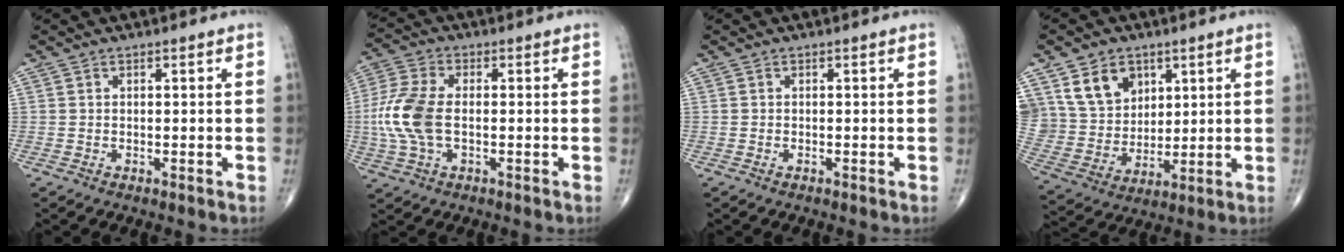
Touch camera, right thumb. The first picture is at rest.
{"total": 10.7, "force": [-0.9, 5.8, 9.0], "torque": [-0.218, 0.013, -0.019]}
{"total": 0.0}
{"total": 13.2, "force": [6.4, 10.0, 5.8], "torque": [-0.081, -0.023, 0.135]}